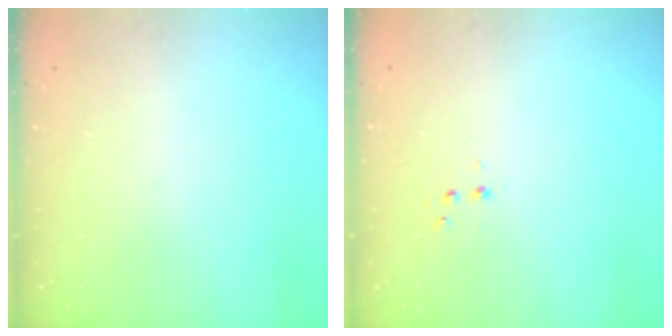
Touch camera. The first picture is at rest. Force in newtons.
{"total": 2.6, "press": 2.5, "slide": 0.8}